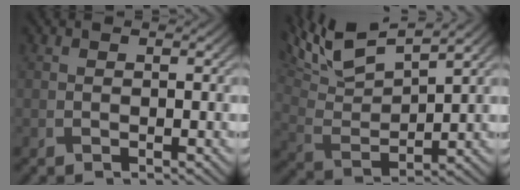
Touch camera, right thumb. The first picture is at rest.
{"total": 11.5, "force": [8.4, 3.0, 7.2], "torque": [-0.169, 0.017, 0.163]}